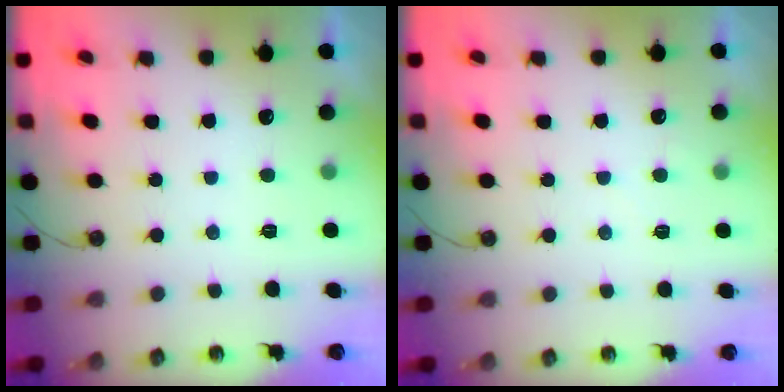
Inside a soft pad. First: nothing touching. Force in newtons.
{"total": 1.9, "press": 1.9, "slide": 0.3}